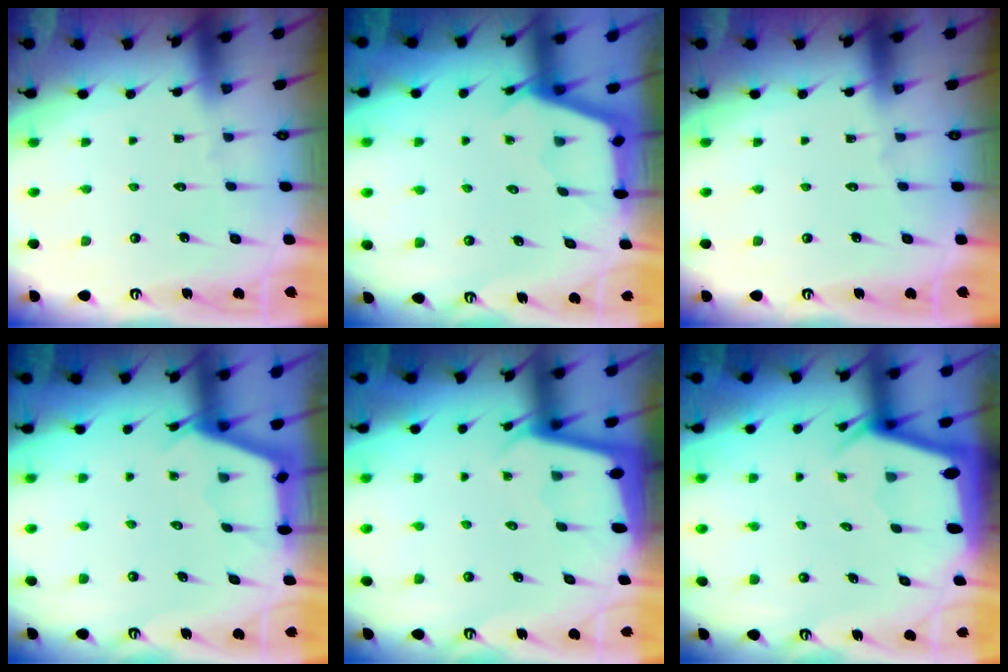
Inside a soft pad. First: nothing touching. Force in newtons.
{"total": 2.6, "press": 2.6, "slide": 0.3}
{"total": 0.0}
{"total": 2.9, "press": 2.9, "slide": 0.3}
{"total": 1.9, "press": 1.9, "slide": 0.1}
{"total": 3.1, "press": 3.1, "slide": 0.1}